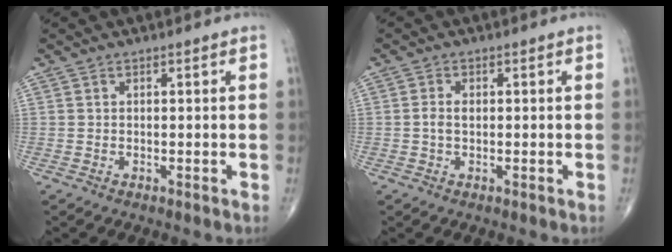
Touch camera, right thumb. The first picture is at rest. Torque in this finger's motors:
{"motor_torque": [2.07, 2.74, 0.22, 0.15, 0.00]}